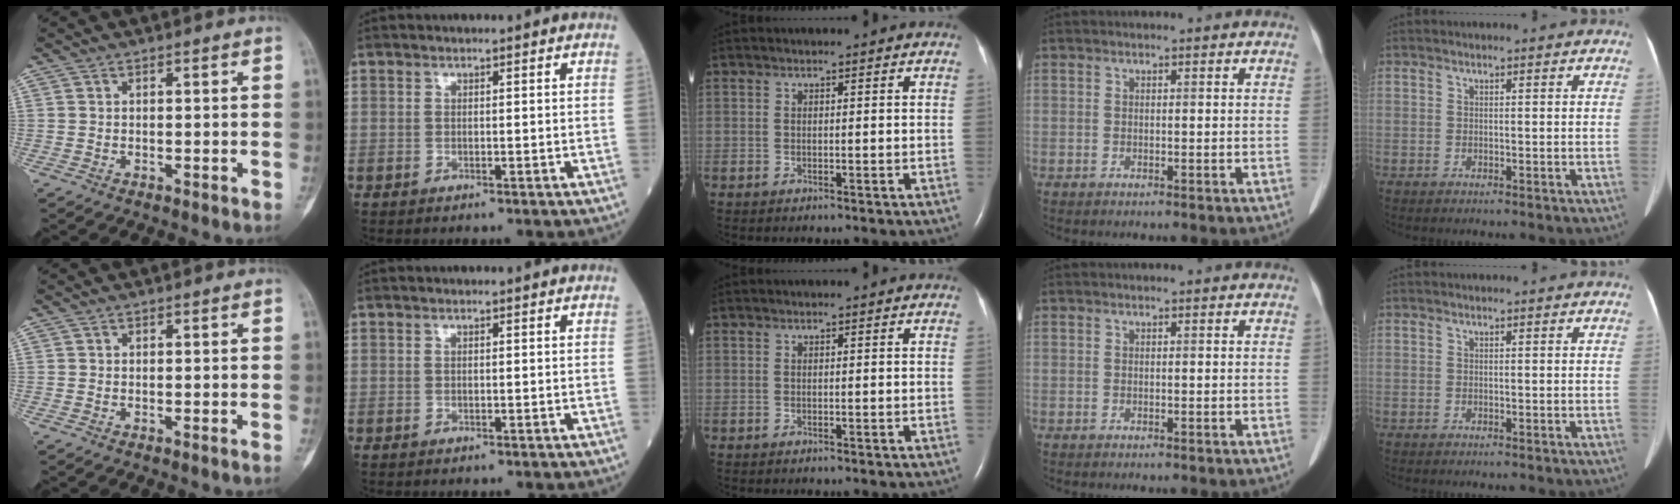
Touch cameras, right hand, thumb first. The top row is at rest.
{}